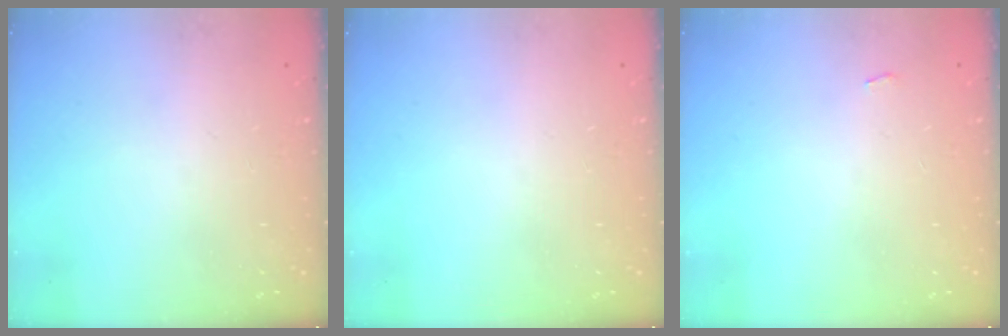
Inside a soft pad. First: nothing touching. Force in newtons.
{"total": 0.0}
{"total": 2.3, "press": 2.3, "slide": 0.3}